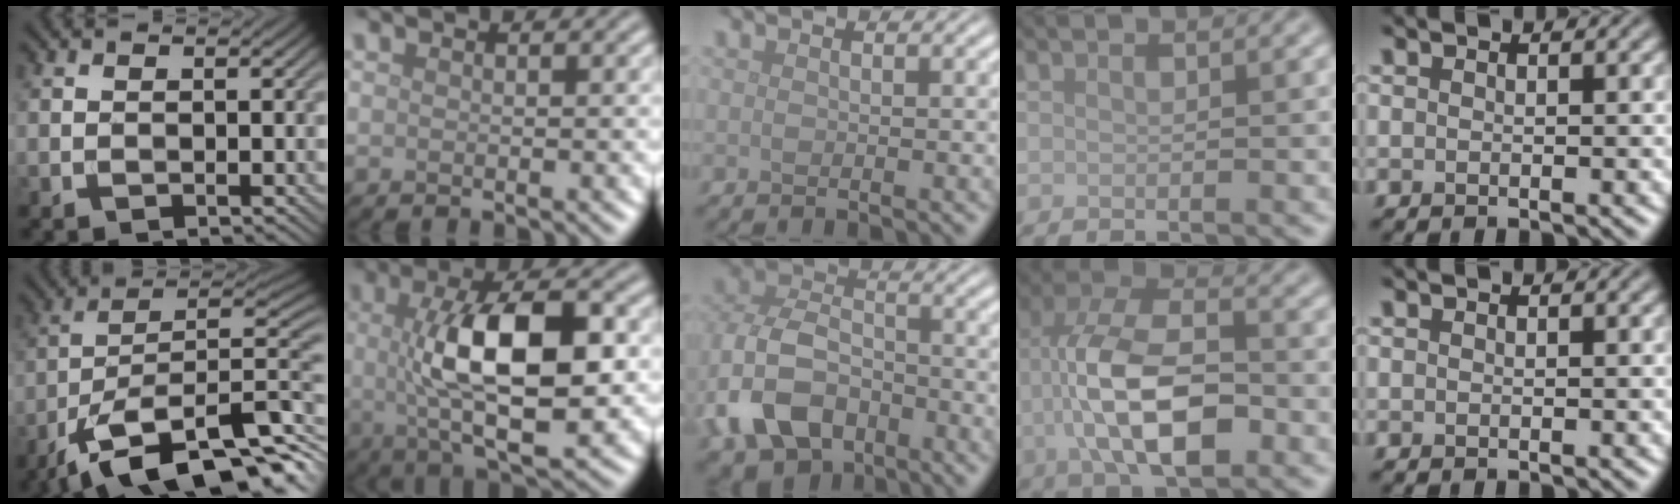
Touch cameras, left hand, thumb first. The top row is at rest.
{"thumb": {"total": 17.7, "force": [-10.8, 6.6, 12.4], "torque": [-0.190, -0.019, -0.191]}, "index": {"total": 10.5, "force": [0.4, 3.8, 9.8], "torque": [-0.156, 0.005, 0.005]}, "middle": {"total": 8.7, "force": [-3.7, 6.1, 5.1], "torque": [-0.111, -0.005, -0.077]}, "ring": {"total": 9.9, "force": [-2.2, 4.5, 8.5], "torque": [-0.163, 0.010, -0.046]}}